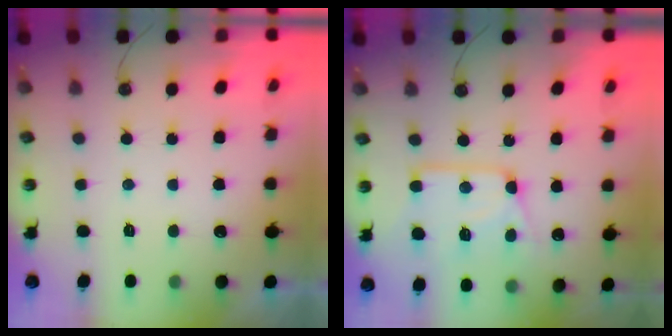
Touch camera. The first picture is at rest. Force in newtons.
{"total": 13.9, "press": 13.9, "slide": 0.9}